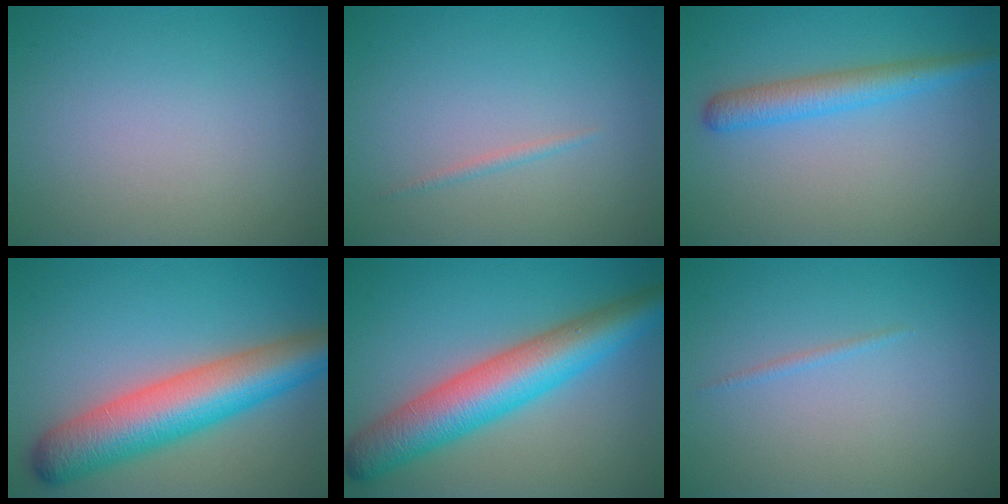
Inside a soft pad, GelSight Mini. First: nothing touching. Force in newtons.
{"total": 0.6, "press": 0.6, "slide": 0.0}
{"total": 3.4, "press": 3.4, "slide": 0.1}
{"total": 9.1, "press": 9.1, "slide": 0.3}
{"total": 8.7, "press": 8.7, "slide": 0.1}
{"total": 0.6, "press": 0.6, "slide": 0.1}